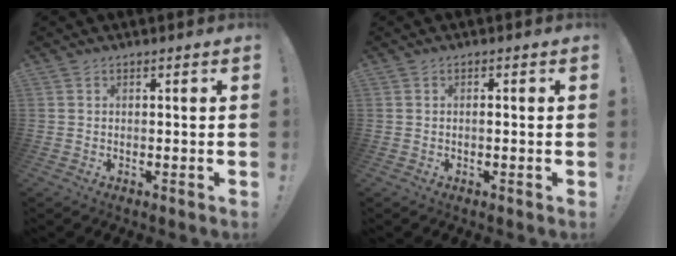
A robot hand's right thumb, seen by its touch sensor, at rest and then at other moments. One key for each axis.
{"total": 0.9, "fx": -0.5, "fy": 0.0, "fz": 0.8, "tx": -0.015, "ty": 0.001, "tz": -0.010}